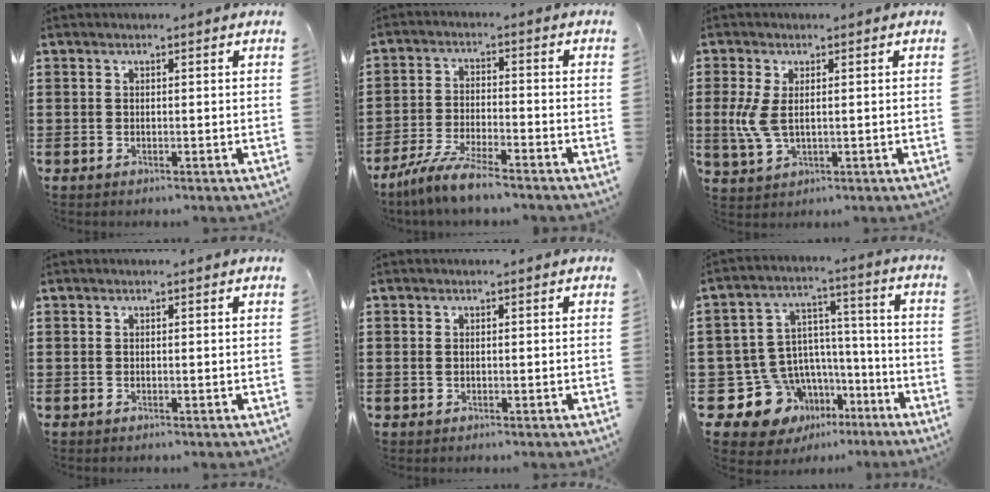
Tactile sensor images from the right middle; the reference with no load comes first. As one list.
[{"total": 6.3, "force": [-5.6, 0.3, 3.0], "torque": [-0.074, -0.012, -0.110]}, {"total": 5.7, "force": [0.6, 3.0, 4.8], "torque": [-0.131, -0.005, 0.002]}, {"total": 0.0}, {"total": 0.6, "force": [-0.1, 0.5, 0.4], "torque": [-0.009, 0.003, -0.002]}, {"total": 11.0, "force": [-6.4, 8.6, 2.4], "torque": [-0.098, 0.001, -0.112]}]